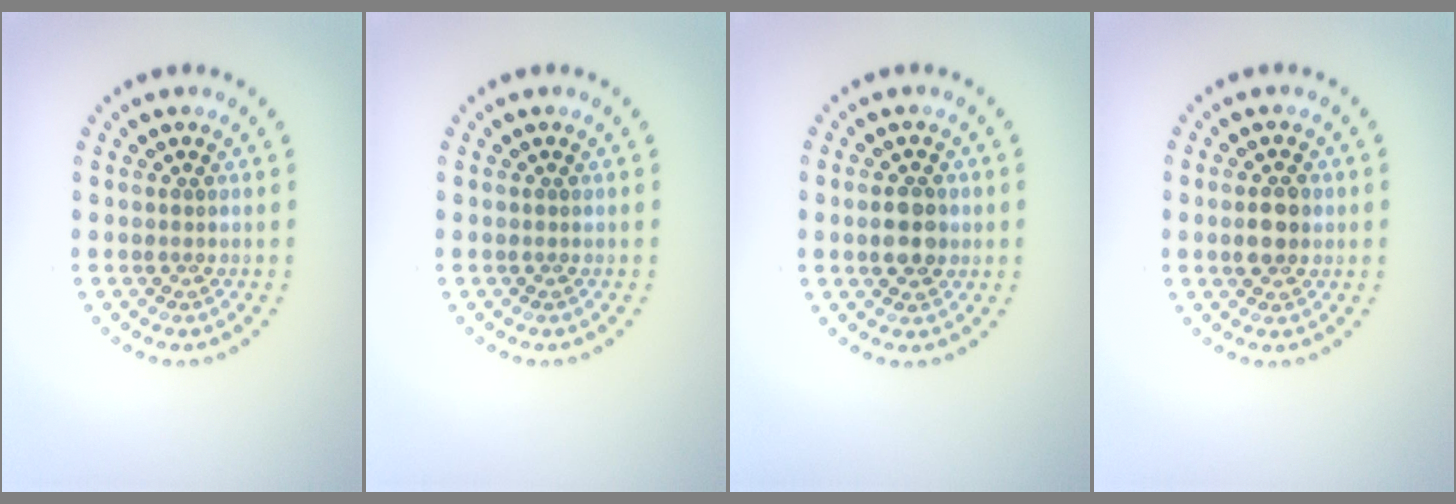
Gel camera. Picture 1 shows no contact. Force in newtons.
{"total": 0.0}
{"total": 3.3, "press": 3.3, "slide": 0.3}
{"total": 2.9, "press": 2.9, "slide": 0.1}